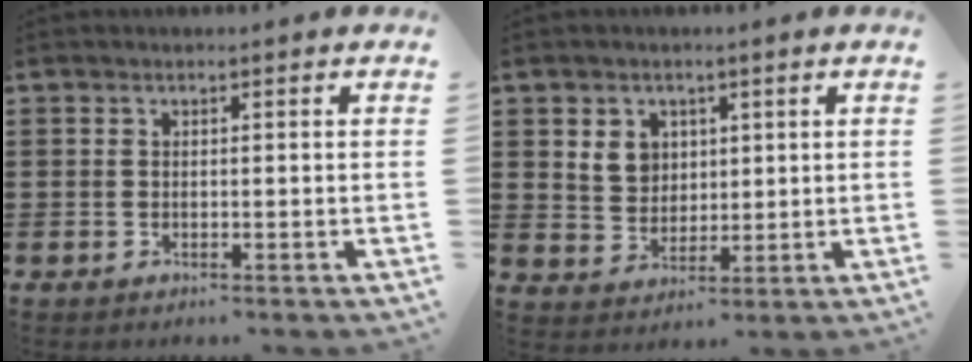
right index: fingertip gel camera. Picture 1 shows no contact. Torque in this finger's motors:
{"motor_torque": [0.17, 0.17, 0.08, 0.06]}